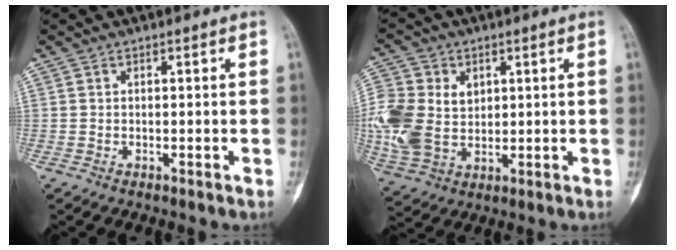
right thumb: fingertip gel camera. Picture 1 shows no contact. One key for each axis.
{"total": 15.7, "fx": 1.4, "fy": 11.9, "fz": 10.1, "tx": -0.236, "ty": -0.005, "tz": 0.035}